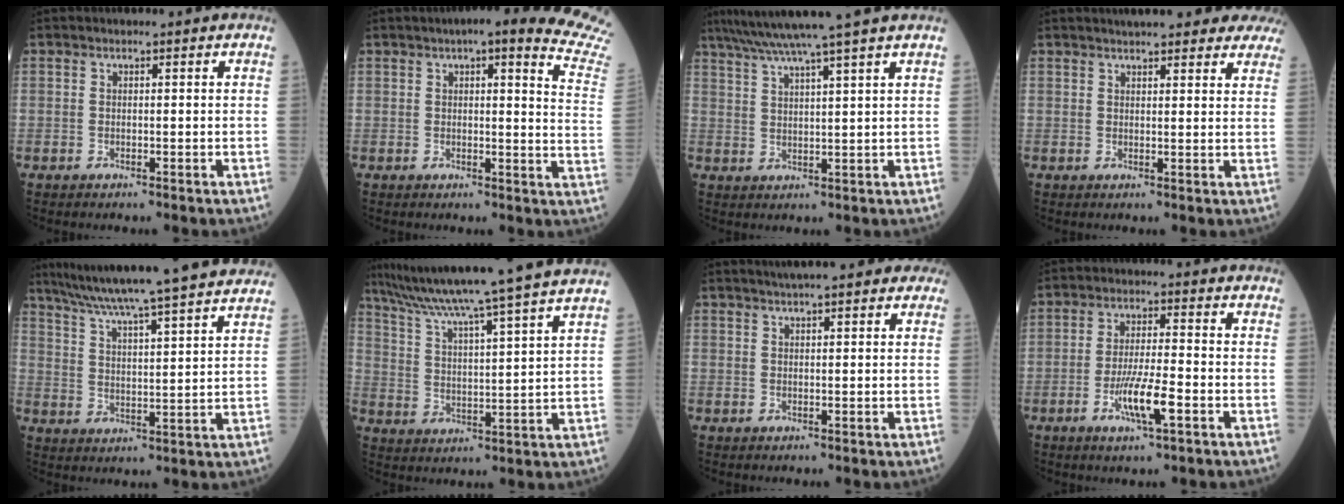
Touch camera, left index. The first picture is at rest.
{"total": 16.9, "force": [14.9, 0.8, 8.1], "torque": [-0.087, -0.060, 0.142]}
{"total": 10.6, "force": [8.8, -2.5, 5.4], "torque": [-0.091, 0.005, 0.130]}
{"total": 17.2, "force": [15.5, 3.6, 6.7], "torque": [-0.069, 0.014, 0.177]}
{"total": 24.4, "force": [21.9, -1.0, 10.8], "torque": [-0.182, -0.013, 0.300]}
{"total": 22.1, "force": [19.1, -2.7, 10.9], "torque": [-0.186, -0.025, 0.271]}
{"total": 9.8, "force": [8.1, 1.9, 5.3], "torque": [-0.066, 0.027, 0.097]}
{"total": 6.9, "force": [-2.8, 0.6, 6.3], "torque": [-0.123, -0.009, -0.052]}